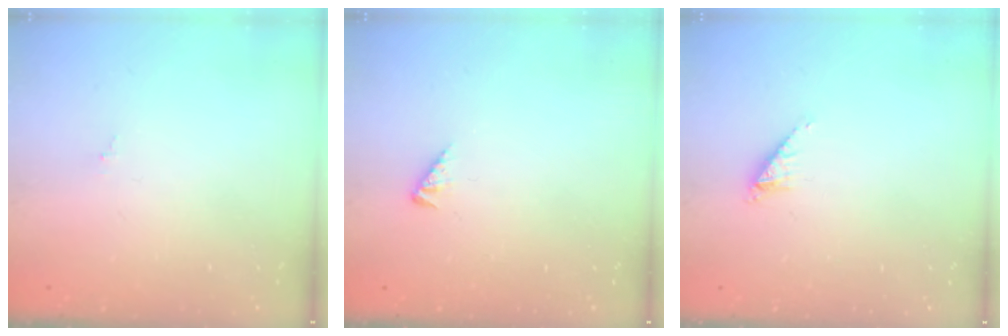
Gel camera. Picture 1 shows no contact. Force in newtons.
{"total": 2.1, "press": 2.1, "slide": 0.4}
{"total": 2.2, "press": 2.2, "slide": 0.3}